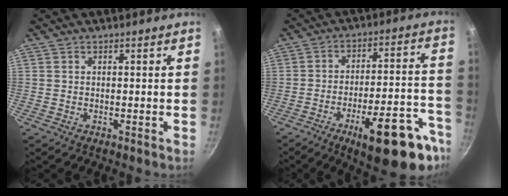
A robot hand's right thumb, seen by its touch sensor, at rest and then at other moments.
{"total": 19.3, "force": [-10.7, 5.5, 15.1], "torque": [-0.165, 0.073, -0.148]}